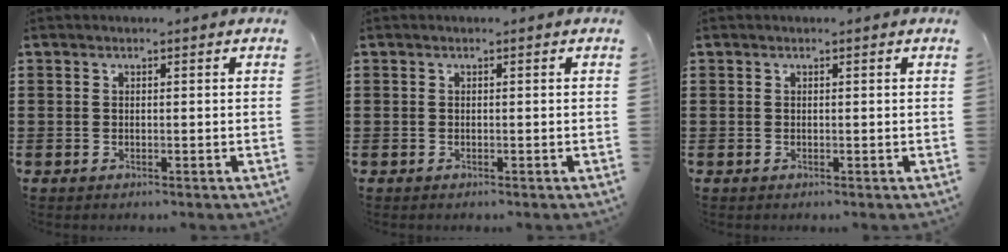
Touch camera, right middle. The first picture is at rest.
{"total": 0.0}
{"total": 0.0}